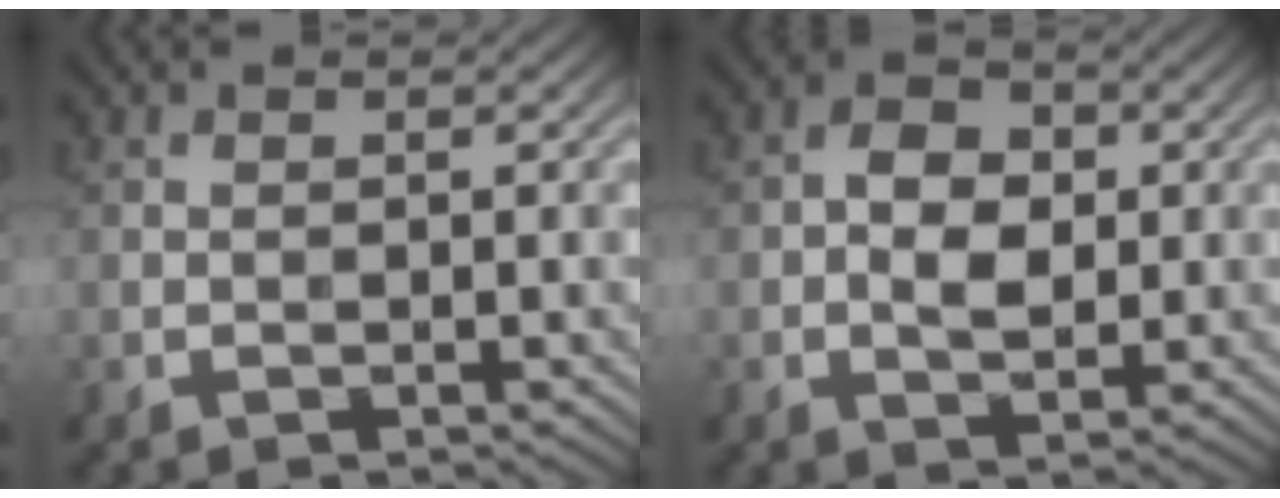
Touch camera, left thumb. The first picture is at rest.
{"total": 4.9, "force": [0.0, 3.3, 3.6], "torque": [-0.059, 0.003, -0.005]}